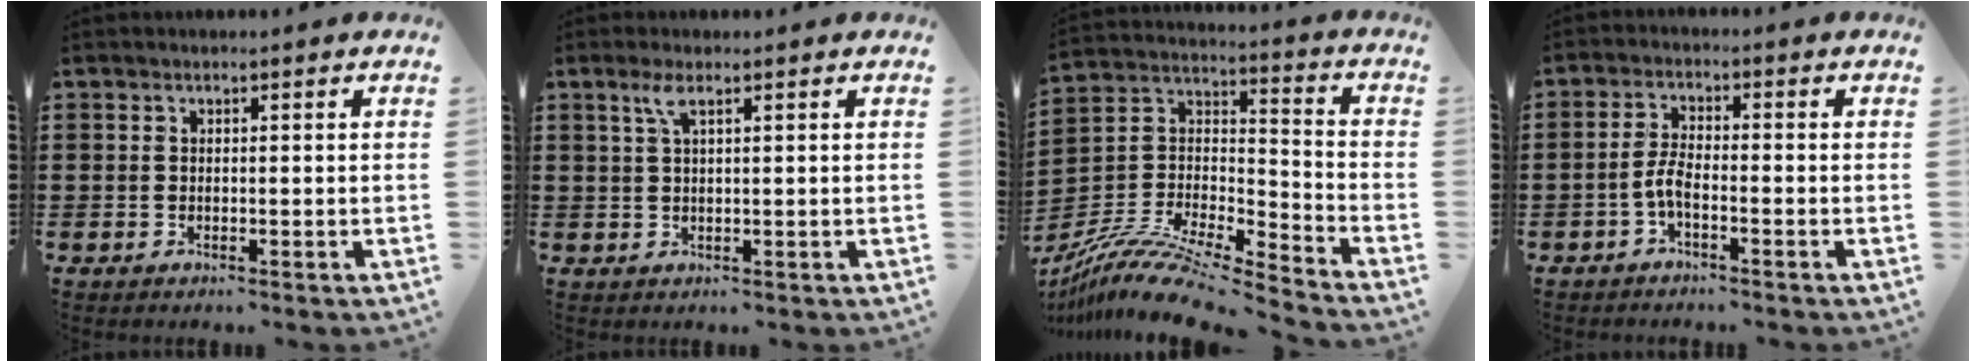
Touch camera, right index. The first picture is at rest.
{"total": 2.6, "force": [1.3, 0.5, 2.2], "torque": [-0.047, 0.005, 0.021]}
{"total": 11.8, "force": [-10.2, 1.6, 5.6], "torque": [-0.113, 0.017, -0.206]}
{"total": 3.6, "force": [-1.5, 0.9, 3.1], "torque": [-0.078, -0.004, -0.035]}